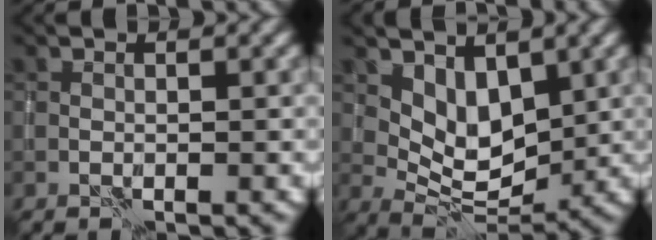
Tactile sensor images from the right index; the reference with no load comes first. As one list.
[{"total": 4.3, "force": [2.3, 2.2, 2.8], "torque": [-0.049, -0.012, 0.040]}]